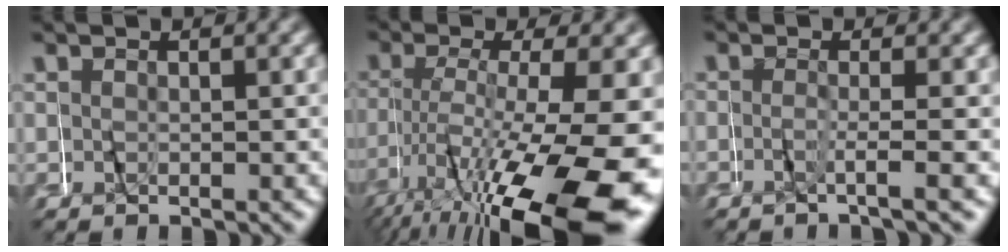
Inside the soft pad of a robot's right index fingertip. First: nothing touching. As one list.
[{"total": 12.0, "force": [-5.0, 4.2, 10.1], "torque": [-0.154, -0.020, -0.061]}, {"total": 1.2, "force": [-0.6, -0.8, 0.6], "torque": [-0.012, 0.002, -0.015]}]